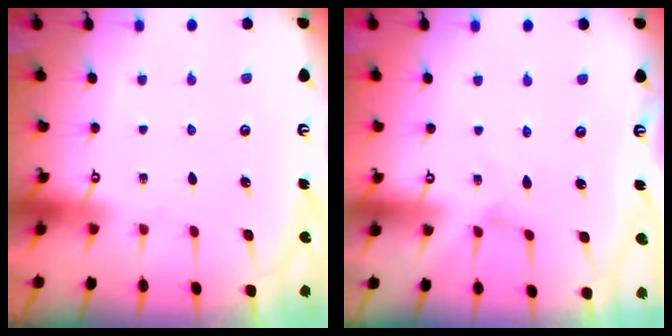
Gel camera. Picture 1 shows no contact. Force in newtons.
{"total": 0.0}